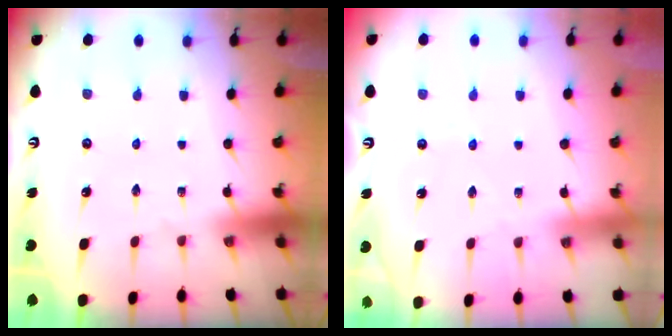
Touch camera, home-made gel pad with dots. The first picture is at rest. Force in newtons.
{"total": 2.7, "press": 2.6, "slide": 0.5}